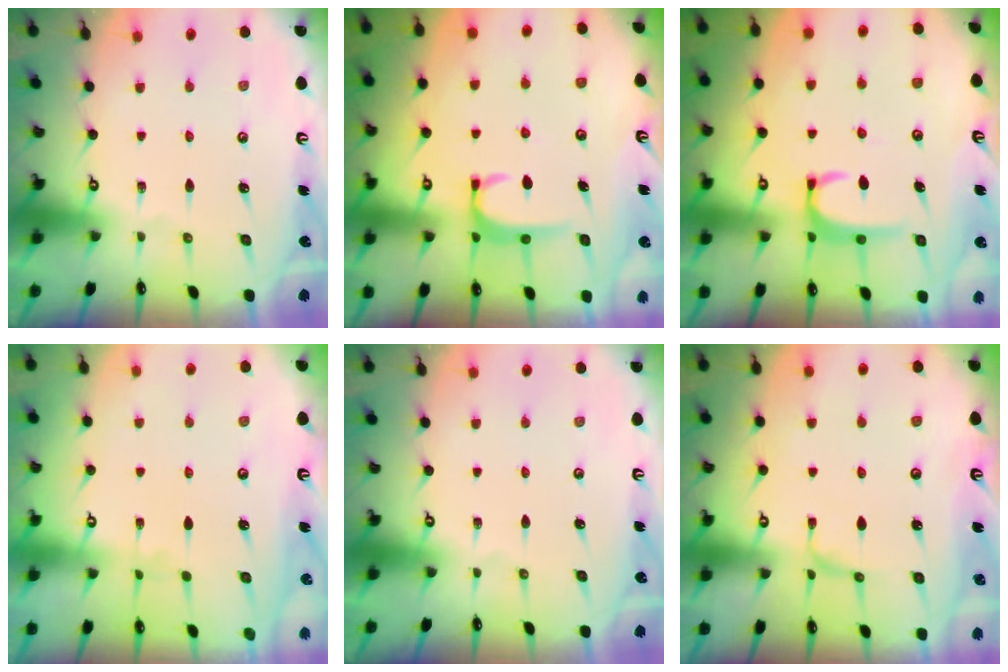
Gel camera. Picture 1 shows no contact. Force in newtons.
{"total": 2.8, "press": 2.7, "slide": 0.4}
{"total": 2.9, "press": 2.9, "slide": 0.4}
{"total": 3.9, "press": 3.9, "slide": 0.2}
{"total": 0.0}
{"total": 1.4, "press": 1.4, "slide": 0.4}